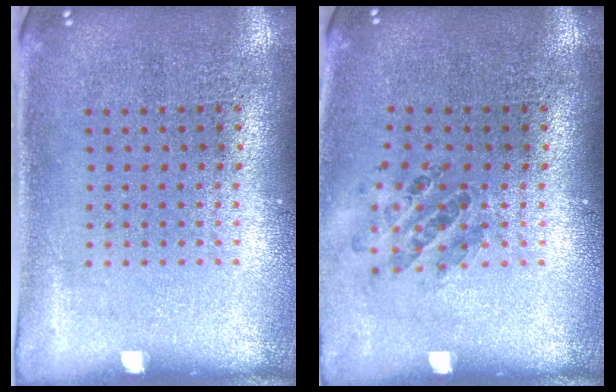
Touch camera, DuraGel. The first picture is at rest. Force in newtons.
{"total": 0.8, "press": 0.8, "slide": 0.0}